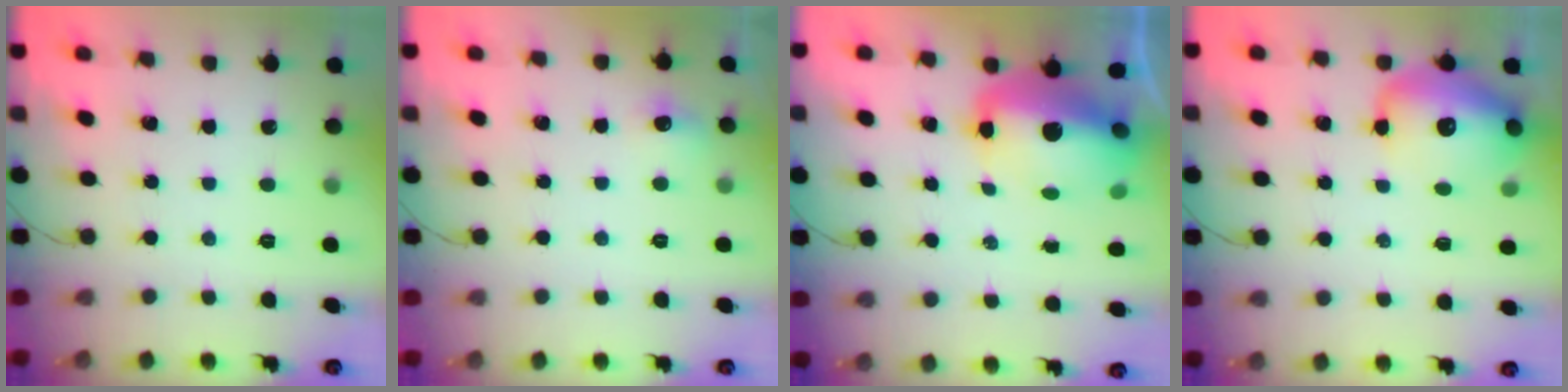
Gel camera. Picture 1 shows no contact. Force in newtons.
{"total": 6.2, "press": 6.0, "slide": 1.6}
{"total": 15.6, "press": 15.2, "slide": 3.5}
{"total": 16.0, "press": 15.7, "slide": 3.0}